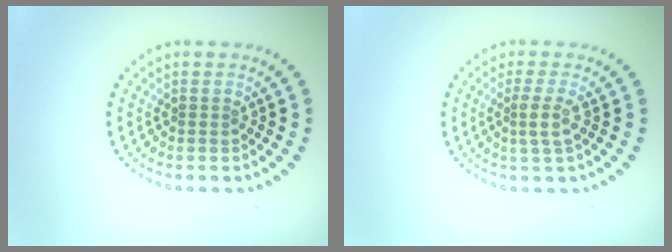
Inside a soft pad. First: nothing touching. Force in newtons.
{"total": 1.9, "press": 1.5, "slide": 1.2}